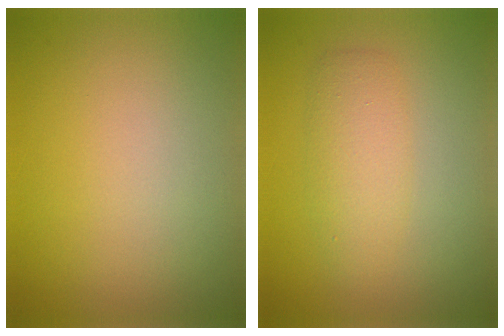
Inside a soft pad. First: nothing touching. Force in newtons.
{"total": 2.9, "press": 2.9, "slide": 0.1}